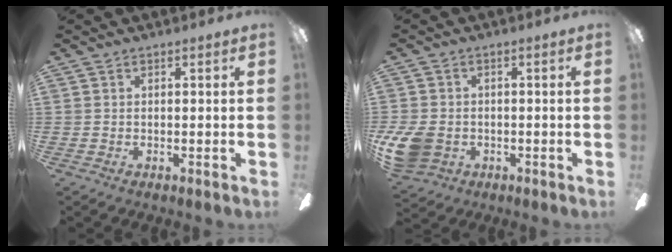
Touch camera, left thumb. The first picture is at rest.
{"total": 9.2, "force": [-2.5, 7.0, 5.3], "torque": [-0.120, 0.010, -0.042]}